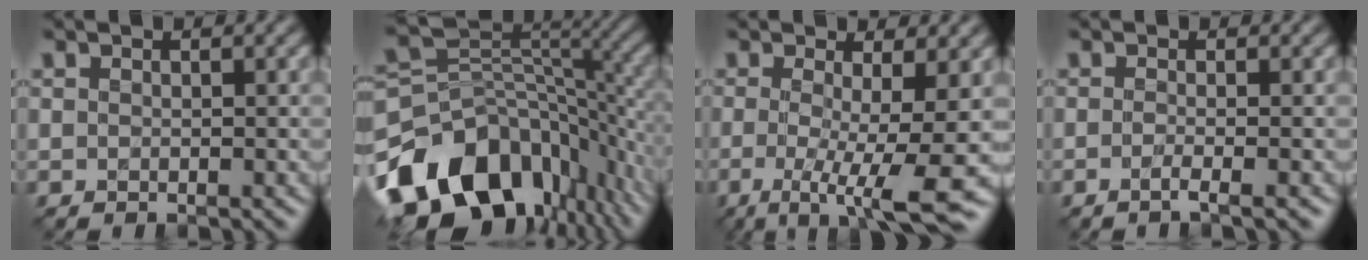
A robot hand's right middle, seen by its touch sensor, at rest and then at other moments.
{"total": 14.9, "force": [-6.9, 9.3, 9.3], "torque": [-0.194, -0.016, -0.109]}
{"total": 8.3, "force": [-1.5, 1.7, 8.0], "torque": [-0.123, -0.018, -0.020]}
{"total": 2.0, "force": [-0.7, 0.6, 1.7], "torque": [-0.018, -0.008, -0.022]}